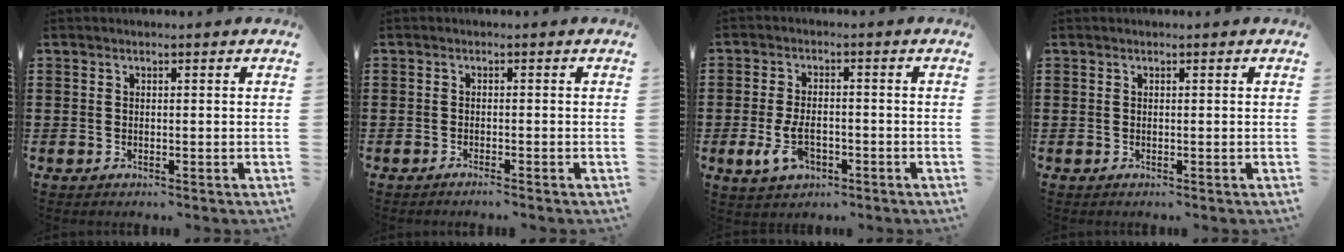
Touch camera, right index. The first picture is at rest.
{"total": 1.0, "force": [-0.9, -0.2, 0.3], "torque": [-0.006, -0.002, -0.017]}
{"total": 5.5, "force": [-2.0, 3.0, 4.2], "torque": [-0.098, -0.001, -0.040]}
{"total": 0.0}